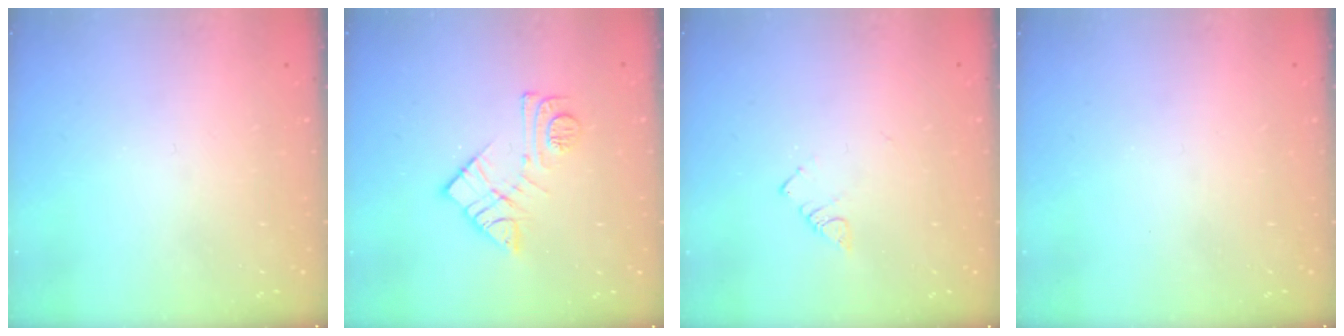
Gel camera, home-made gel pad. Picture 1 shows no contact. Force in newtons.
{"total": 11.3, "press": 11.3, "slide": 0.4}
{"total": 2.7, "press": 2.7, "slide": 0.4}
{"total": 0.0}